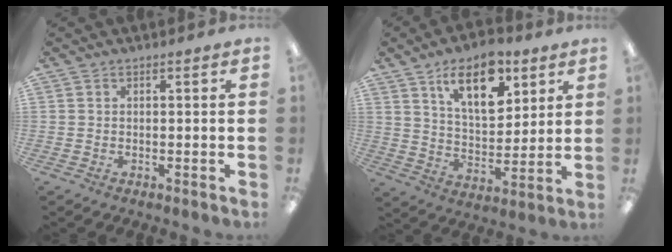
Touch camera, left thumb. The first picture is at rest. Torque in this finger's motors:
{"motor_torque": [0.30, 0.47, 1.65, -1.12, 0.04]}